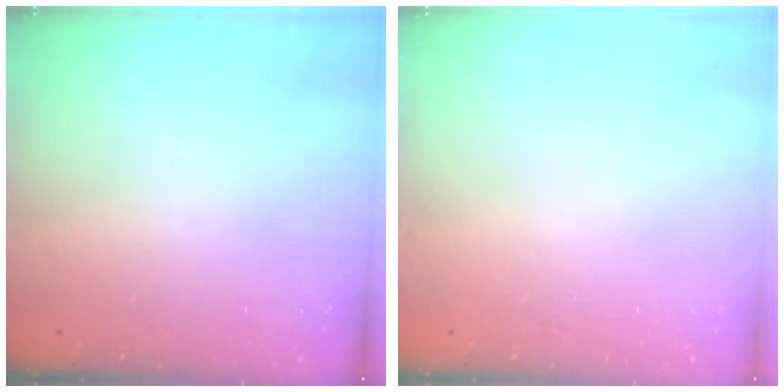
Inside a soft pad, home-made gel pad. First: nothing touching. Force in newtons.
{"total": 0.0}